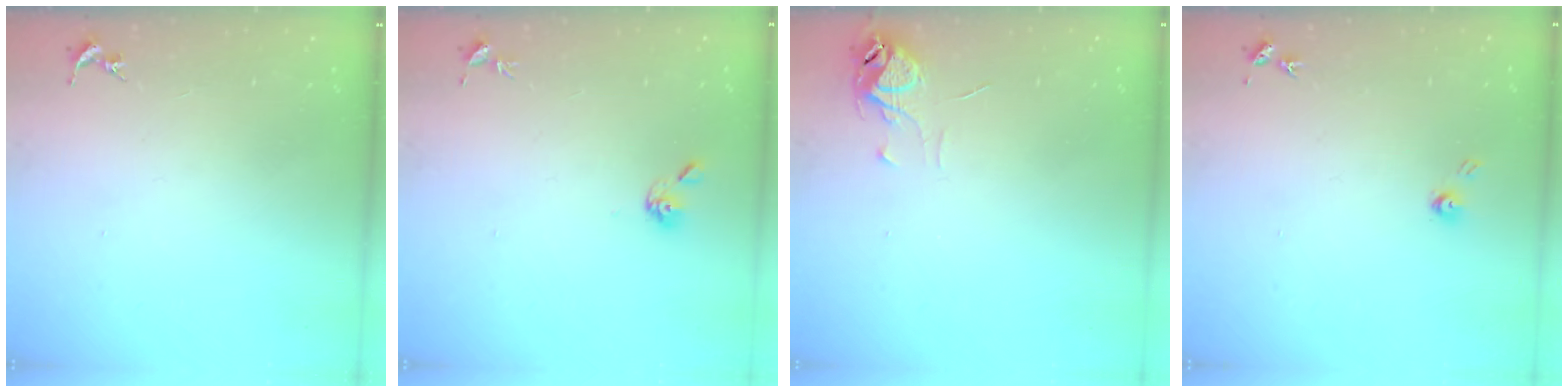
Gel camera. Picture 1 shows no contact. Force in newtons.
{"total": 4.8, "press": 4.8, "slide": 0.8}
{"total": 6.4, "press": 6.4, "slide": 0.5}
{"total": 3.8, "press": 3.7, "slide": 0.2}